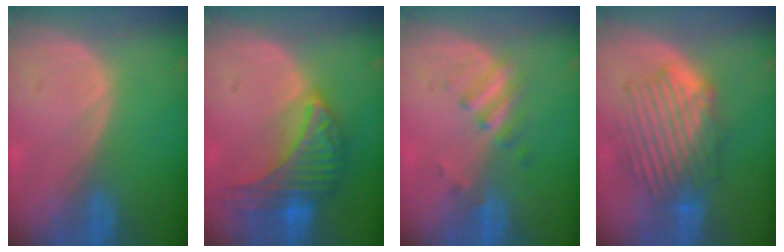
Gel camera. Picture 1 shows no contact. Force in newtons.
{"total": 8.8, "press": 8.8, "slide": 0.3}
{"total": 3.5, "press": 3.2, "slide": 1.3}
{"total": 8.5, "press": 8.3, "slide": 2.0}